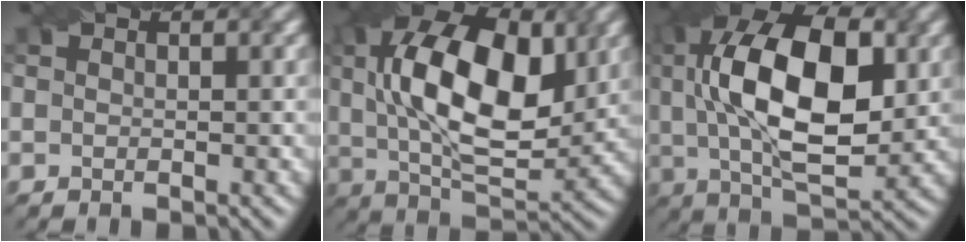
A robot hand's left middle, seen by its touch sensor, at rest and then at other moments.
{"total": 13.6, "force": [2.7, 7.0, 11.3], "torque": [-0.197, 0.014, 0.044]}
{"total": 13.8, "force": [1.9, 6.7, 11.9], "torque": [-0.208, 0.013, 0.031]}